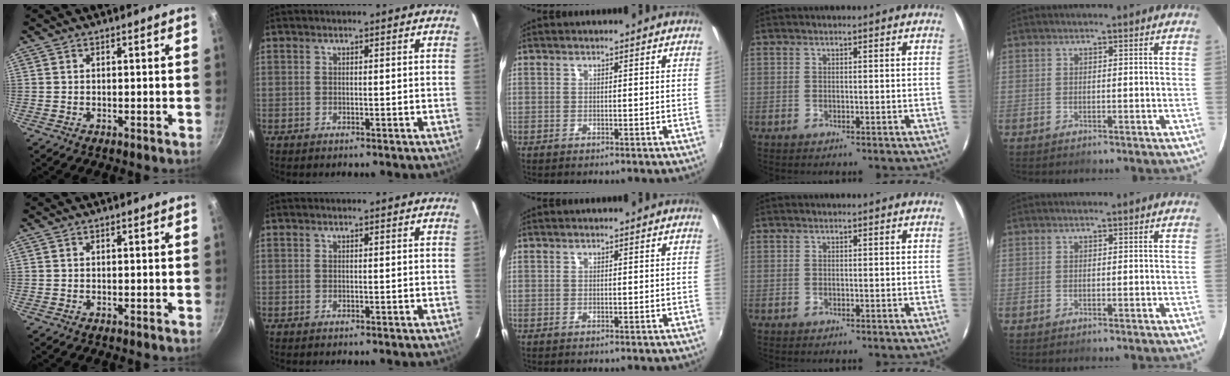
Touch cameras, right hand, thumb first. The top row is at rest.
{}